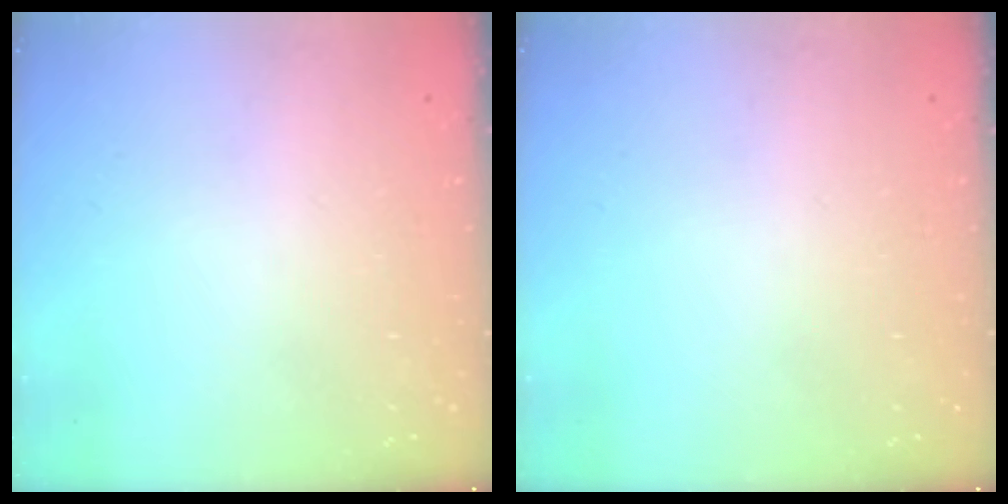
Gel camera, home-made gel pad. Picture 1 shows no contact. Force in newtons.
{"total": 0.0}